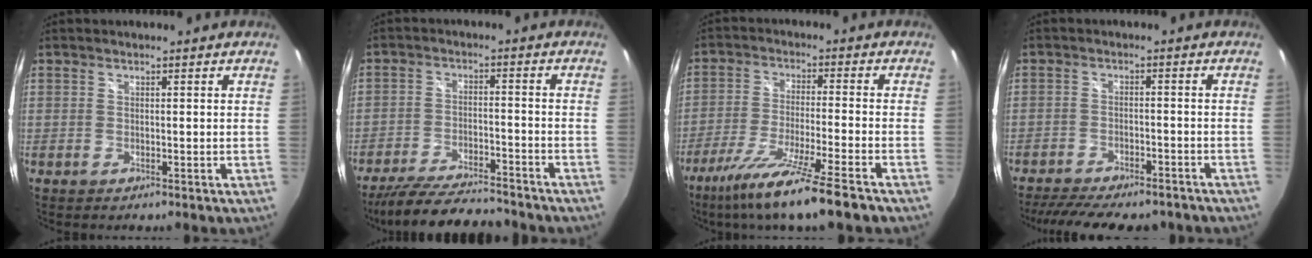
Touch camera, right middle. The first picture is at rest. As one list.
[{"total": 15.5, "force": [-13.7, 2.8, 6.8], "torque": [-0.145, -0.021, -0.218]}, {"total": 15.3, "force": [-11.5, -0.1, 10.0], "torque": [-0.201, -0.044, -0.196]}, {"total": 16.1, "force": [-13.5, 4.7, 7.5], "torque": [-0.154, -0.027, -0.189]}]